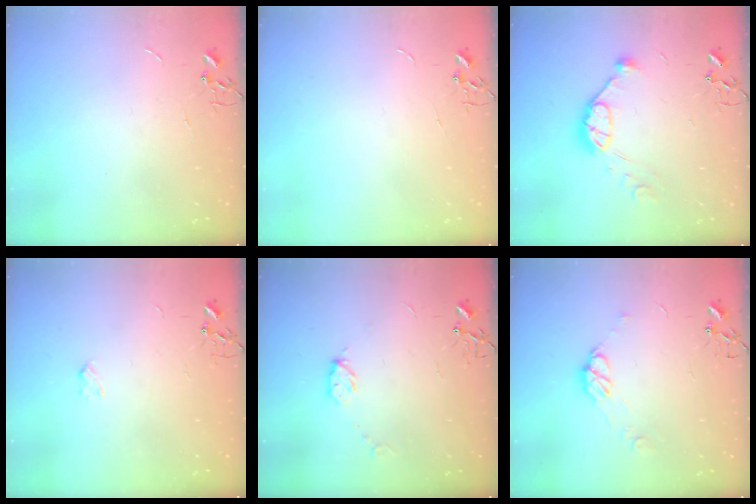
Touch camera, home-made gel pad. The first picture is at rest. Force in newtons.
{"total": 0.0}
{"total": 11.1, "press": 11.0, "slide": 0.6}
{"total": 2.4, "press": 2.4, "slide": 0.4}
{"total": 5.8, "press": 5.8, "slide": 0.7}
{"total": 7.4, "press": 7.4, "slide": 0.7}